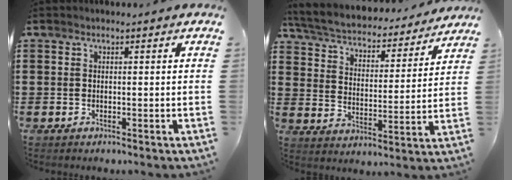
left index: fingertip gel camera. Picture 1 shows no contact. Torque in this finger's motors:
{"motor_torque": [2.14, 0.00, 0.58, 0.21]}